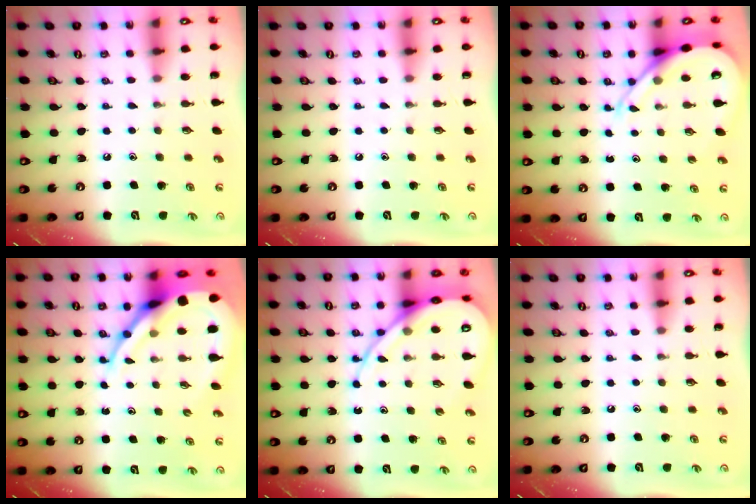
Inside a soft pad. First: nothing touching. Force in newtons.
{"total": 0.0}
{"total": 9.9, "press": 9.8, "slide": 1.0}
{"total": 12.8, "press": 12.8, "slide": 1.3}
{"total": 13.2, "press": 13.1, "slide": 1.3}
{"total": 0.0}